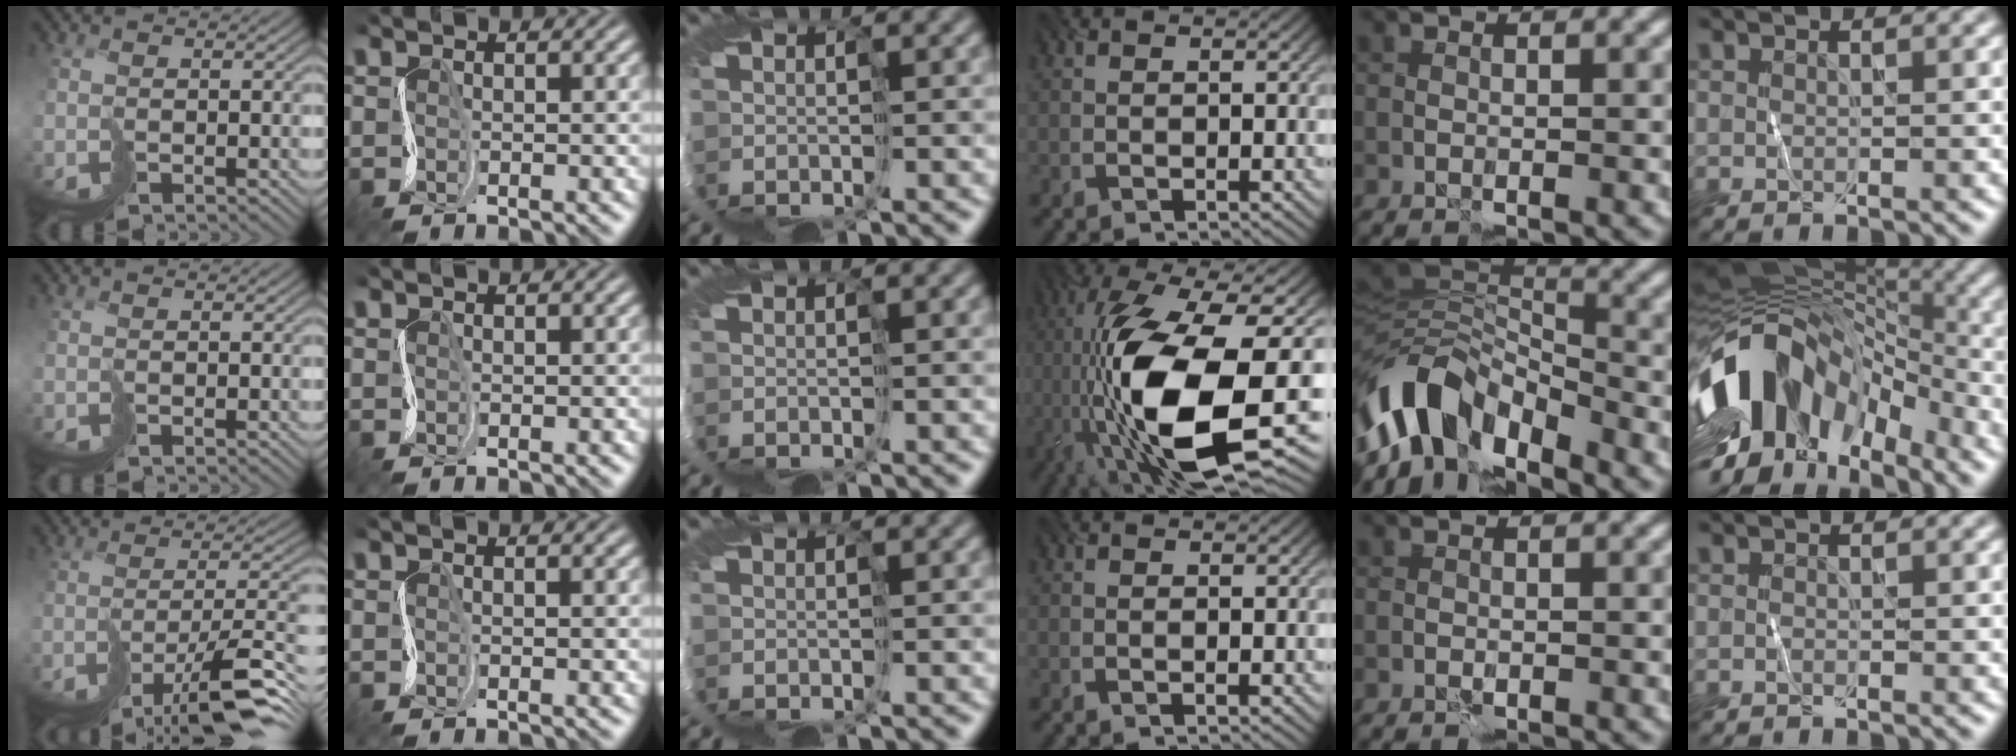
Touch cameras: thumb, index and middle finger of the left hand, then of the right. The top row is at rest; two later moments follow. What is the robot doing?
{"motion": "cut", "object": "tissue"}